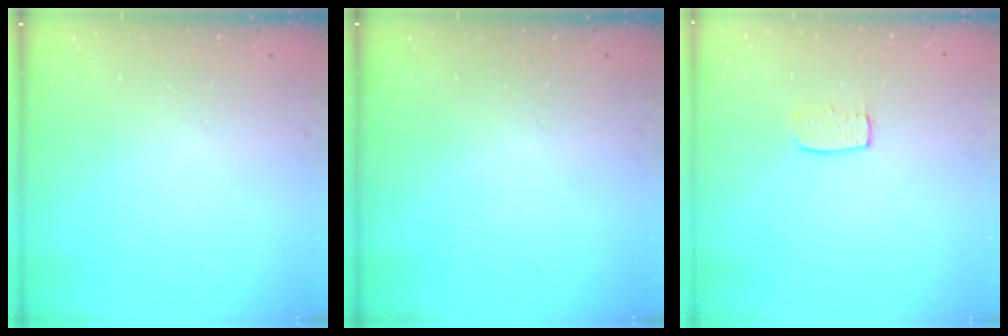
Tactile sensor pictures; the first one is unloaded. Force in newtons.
{"total": 0.0}
{"total": 5.2, "press": 5.2, "slide": 0.3}